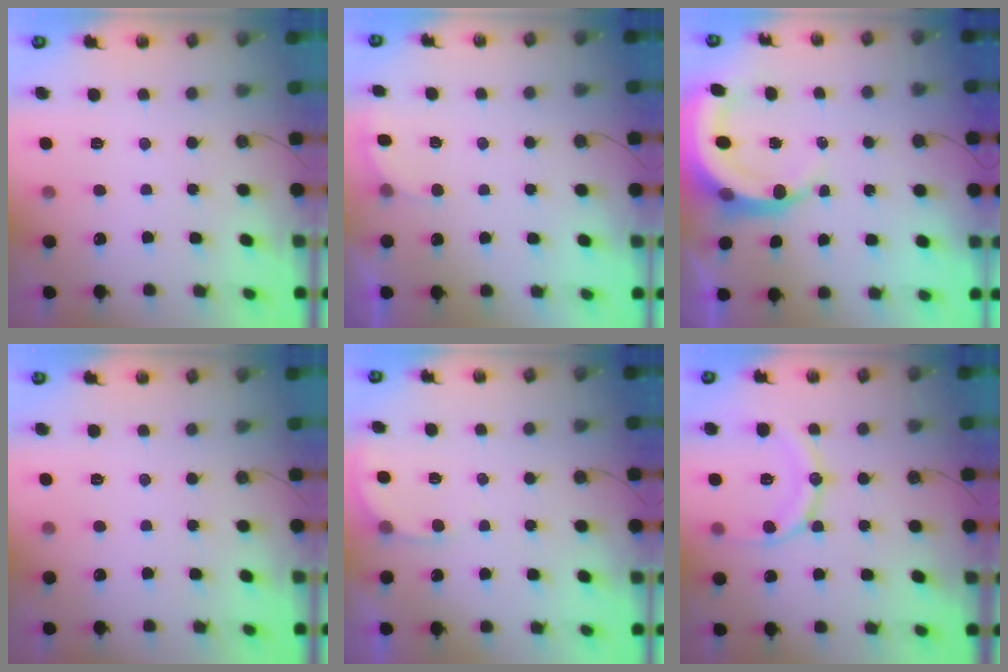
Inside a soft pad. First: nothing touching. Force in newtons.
{"total": 2.2, "press": 2.0, "slide": 1.0}
{"total": 6.9, "press": 6.9, "slide": 0.9}
{"total": 0.0}
{"total": 3.3, "press": 3.2, "slide": 0.2}
{"total": 12.1, "press": 12.0, "slide": 1.5}